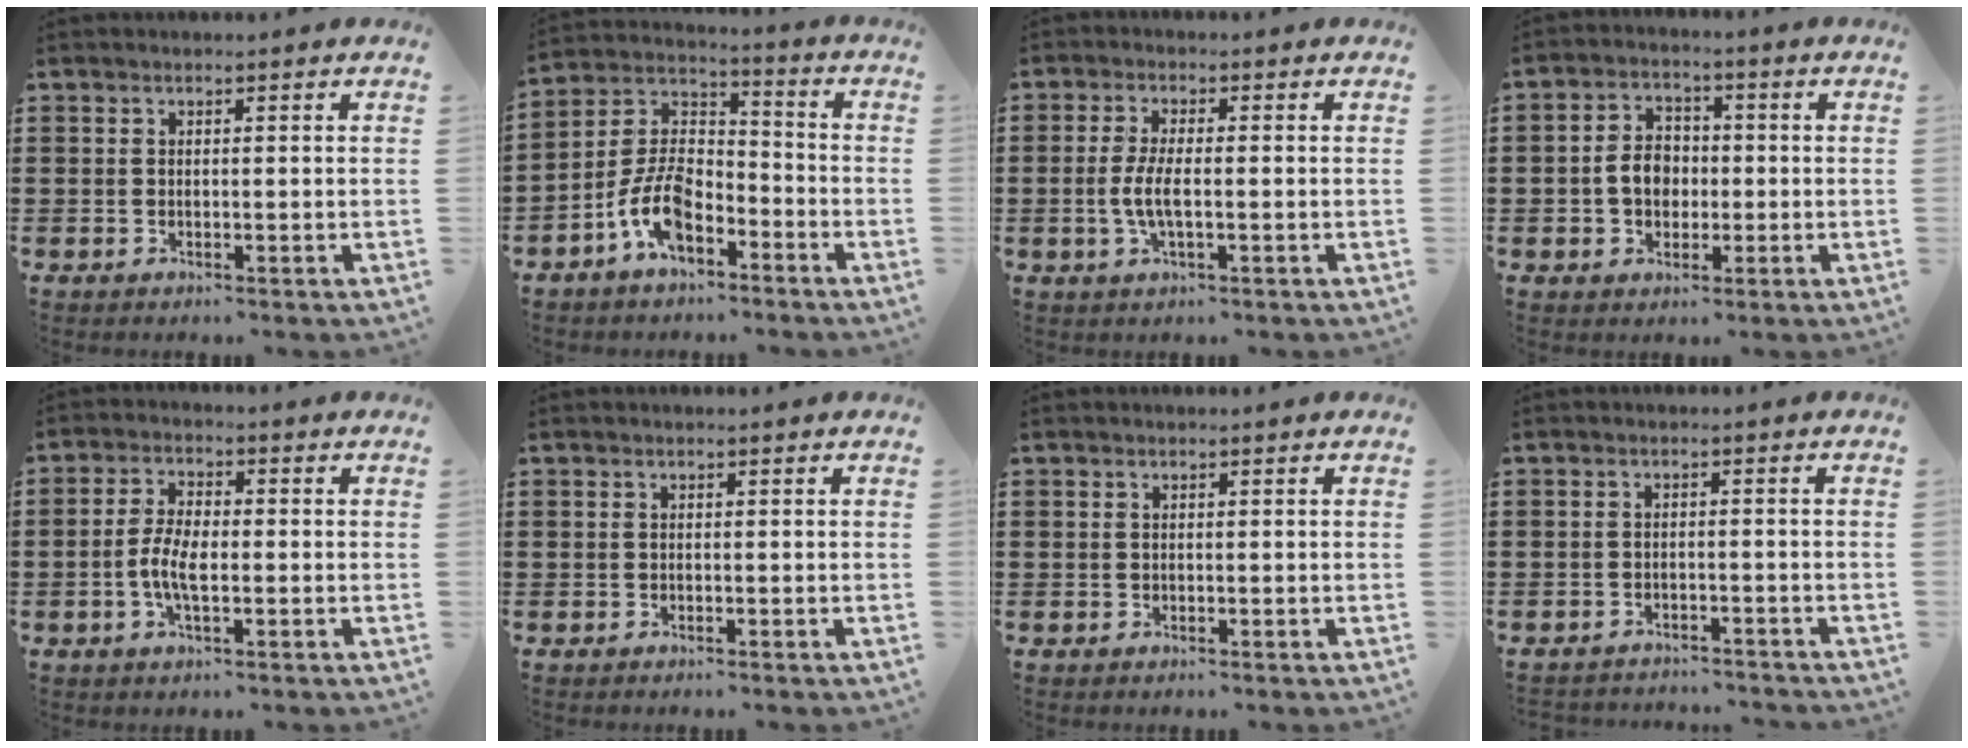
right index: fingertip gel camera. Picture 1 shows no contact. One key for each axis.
{"total": 9.5, "fx": -5.3, "fy": 4.9, "fz": 6.1, "tx": -0.152, "ty": 0.003, "tz": -0.107}
{"total": 4.5, "fx": -0.9, "fy": 1.3, "fz": 4.2, "tx": -0.102, "ty": -0.006, "tz": -0.026}
{"total": 5.1, "fx": -0.6, "fy": 3.8, "fz": 3.3, "tx": -0.068, "ty": 0.013, "tz": -0.014}
{"total": 5.2, "fx": -1.3, "fy": 2.1, "fz": 4.6, "tx": -0.113, "ty": -0.006, "tz": -0.033}
{"total": 0.0}
{"total": 0.0}
{"total": 2.2, "fx": -2.2, "fy": 0.2, "fz": 0.0, "tx": -0.006, "ty": 0.000, "tz": -0.048}